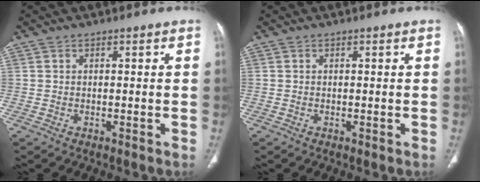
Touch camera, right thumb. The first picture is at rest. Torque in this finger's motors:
{"motor_torque": [2.35, 1.94, 0.05, -0.38, -0.02]}